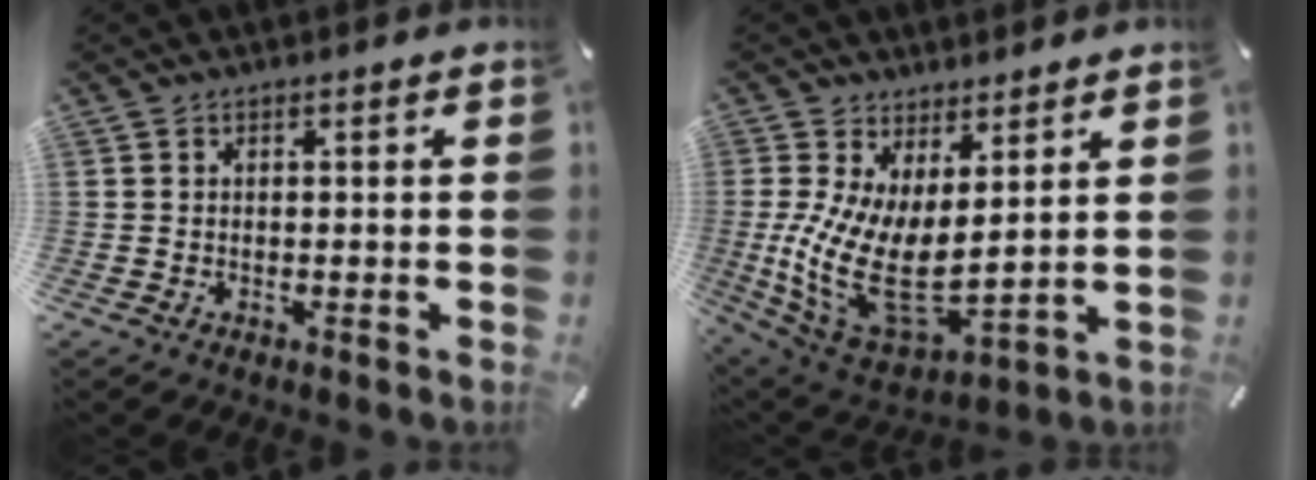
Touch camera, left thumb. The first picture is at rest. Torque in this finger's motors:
{"motor_torque": [0.90, 1.72, 1.51, -0.63, 0.70]}